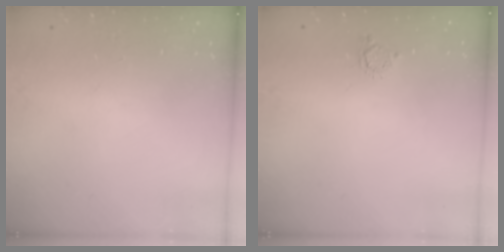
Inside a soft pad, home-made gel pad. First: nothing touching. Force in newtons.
{"total": 3.2, "press": 3.2, "slide": 0.3}